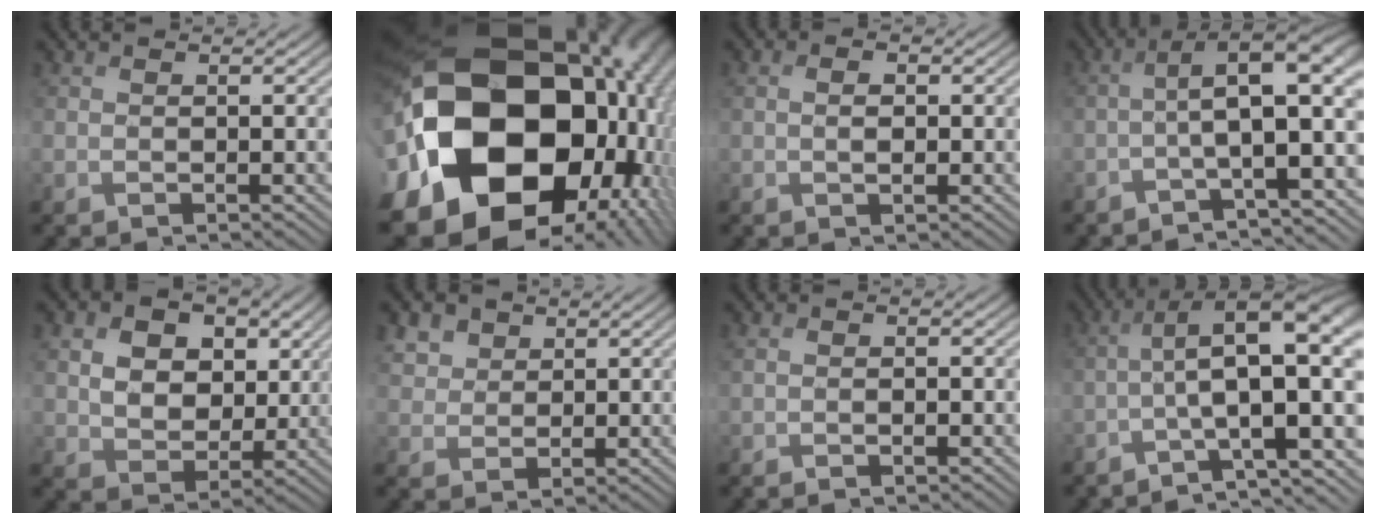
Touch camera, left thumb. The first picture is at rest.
{"total": 25.9, "force": [-3.9, 20.0, 16.0], "torque": [-0.310, -0.074, -0.077]}
{"total": 2.3, "force": [0.3, 1.4, 1.8], "torque": [-0.017, 0.000, -0.004]}
{"total": 9.2, "force": [-1.8, 2.3, 8.7], "torque": [-0.126, 0.019, -0.038]}
{"total": 9.4, "force": [3.4, 7.0, 5.3], "torque": [-0.139, 0.007, 0.059]}
{"total": 4.3, "force": [2.3, 3.3, 1.6], "torque": [-0.058, -0.002, 0.045]}
{"total": 1.5, "force": [-0.1, 0.8, 1.3], "torque": [-0.030, 0.000, 0.003]}
{"total": 13.1, "force": [-2.6, 4.3, 12.1], "torque": [-0.179, 0.014, -0.041]}